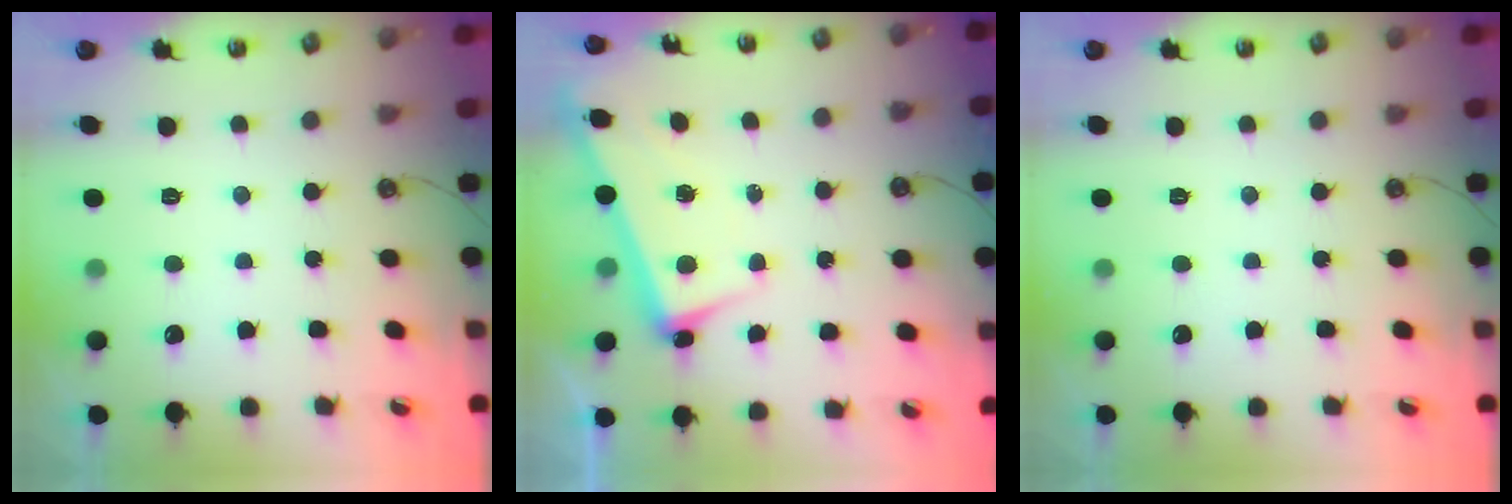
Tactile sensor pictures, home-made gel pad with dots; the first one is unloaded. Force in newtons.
{"total": 2.6, "press": 2.5, "slide": 0.7}
{"total": 0.0}